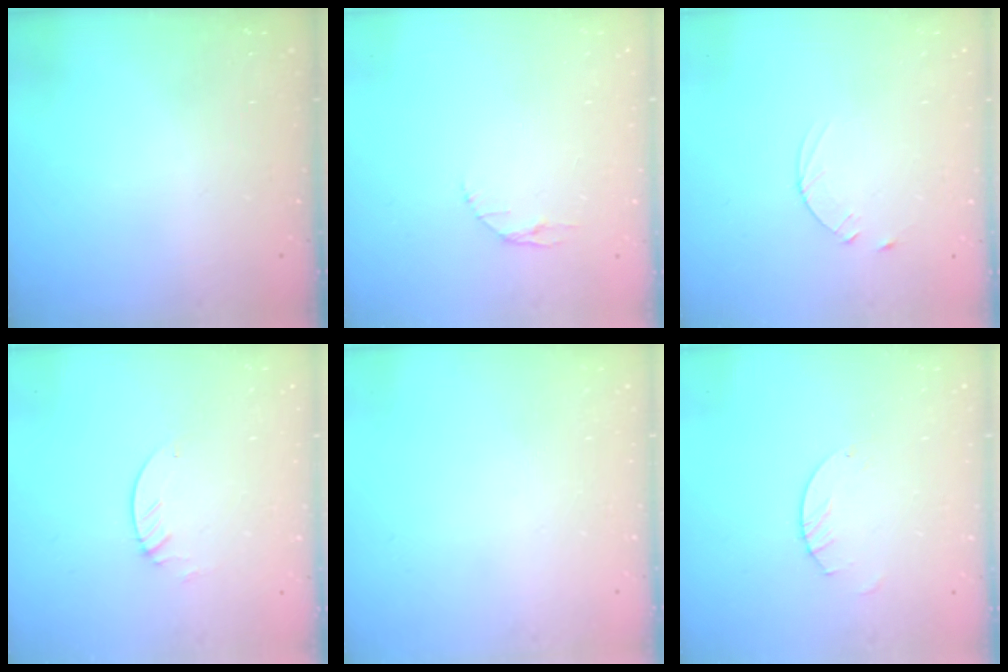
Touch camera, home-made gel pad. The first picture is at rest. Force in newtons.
{"total": 2.9, "press": 2.9, "slide": 0.4}
{"total": 3.6, "press": 3.6, "slide": 0.5}
{"total": 2.3, "press": 2.3, "slide": 0.2}
{"total": 0.0}
{"total": 2.5, "press": 2.5, "slide": 0.1}